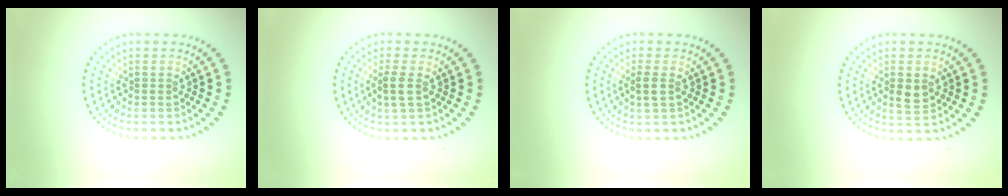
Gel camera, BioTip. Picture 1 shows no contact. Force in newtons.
{"total": 1.6, "press": 1.4, "slide": 0.7}
{"total": 1.4, "press": 1.3, "slide": 0.5}
{"total": 1.8, "press": 1.8, "slide": 0.1}